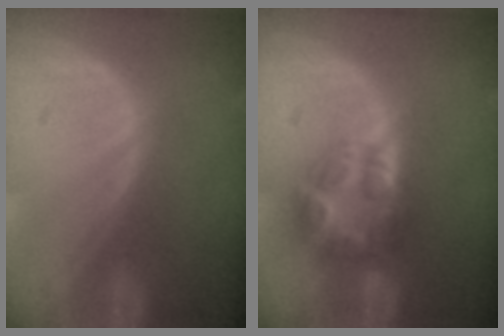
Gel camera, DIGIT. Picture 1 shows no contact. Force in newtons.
{"total": 7.7, "press": 6.7, "slide": 3.7}